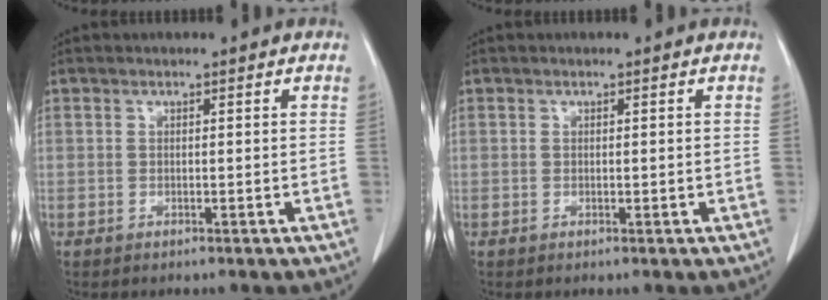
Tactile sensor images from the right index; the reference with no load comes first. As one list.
[{"total": 0.0}]